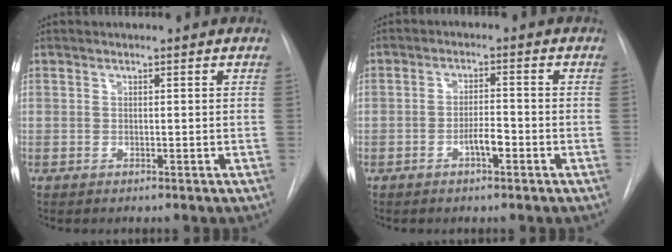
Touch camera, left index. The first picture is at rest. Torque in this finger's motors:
{"motor_torque": [0.15, 0.11, 0.07, 0.02]}